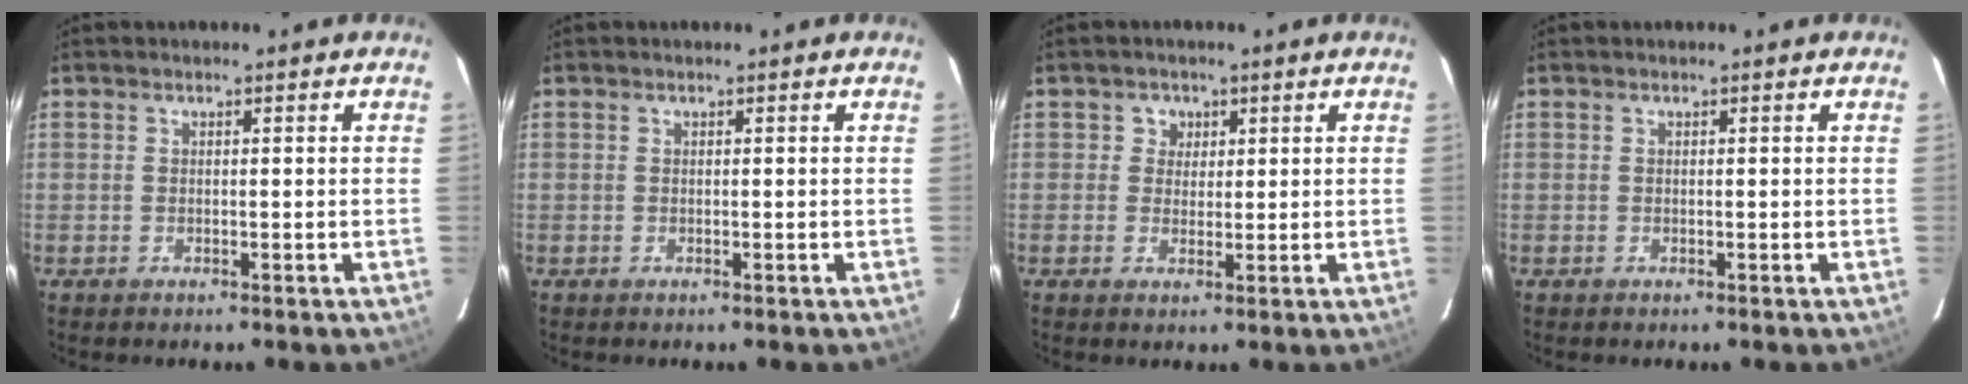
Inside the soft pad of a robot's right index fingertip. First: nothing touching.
{"total": 0.0}
{"total": 2.8, "force": [0.8, 2.7, 0.0], "torque": [0.013, 0.014, 0.010]}
{"total": 0.0}